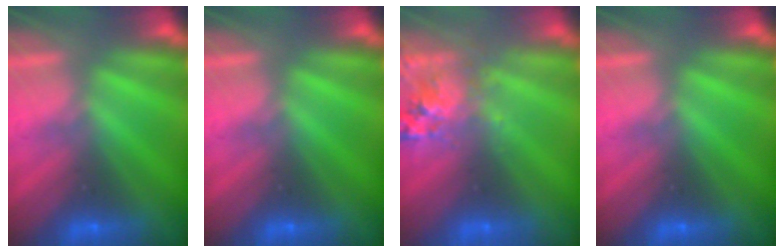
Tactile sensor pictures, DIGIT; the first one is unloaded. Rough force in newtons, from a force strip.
{"total": 0.0}
{"total": 2.9}
{"total": 0.0}